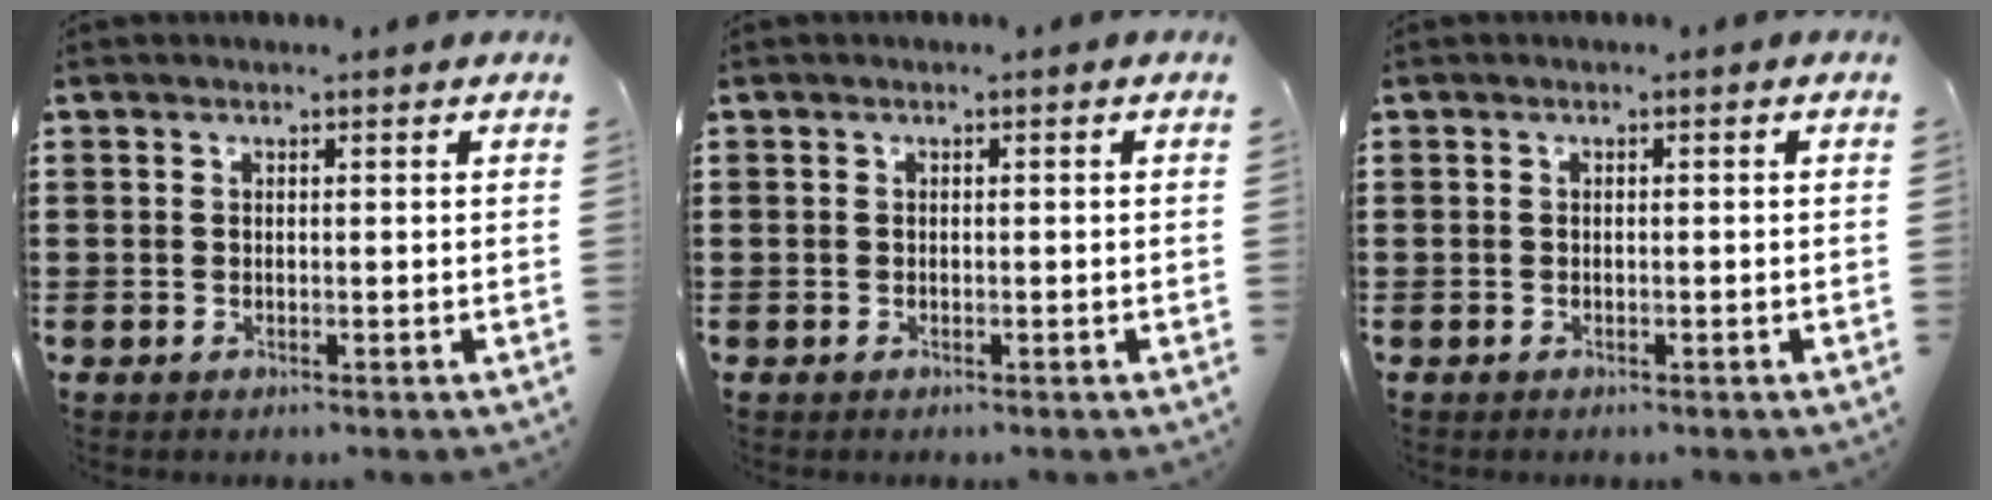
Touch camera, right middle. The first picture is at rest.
{"total": 0.0}
{"total": 0.0}